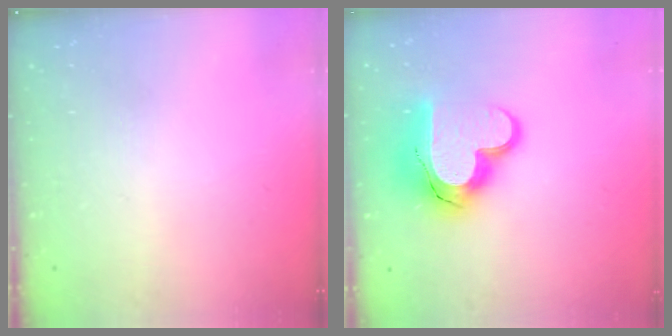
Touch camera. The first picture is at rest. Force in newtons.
{"total": 16.9, "press": 16.9, "slide": 1.3}